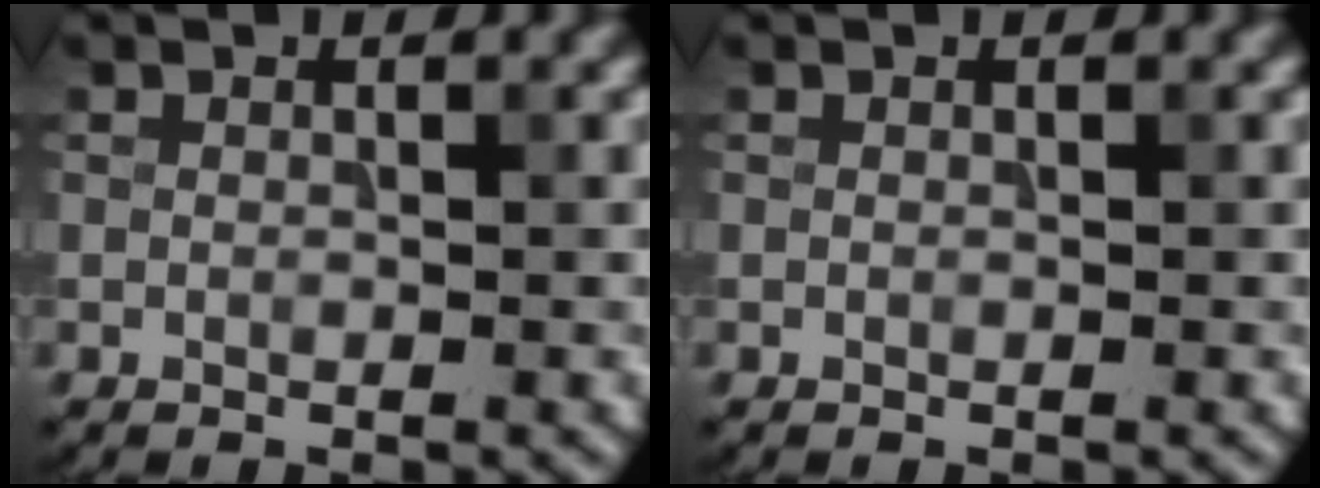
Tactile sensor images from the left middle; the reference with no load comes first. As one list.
[{"total": 0.0}]